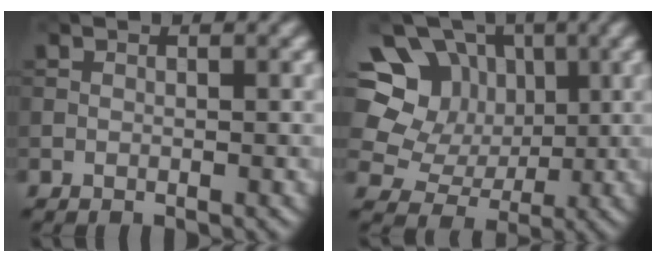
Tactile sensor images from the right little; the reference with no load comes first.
{"total": 11.4, "force": [3.9, 9.5, 5.1], "torque": [-0.116, 0.036, 0.047]}